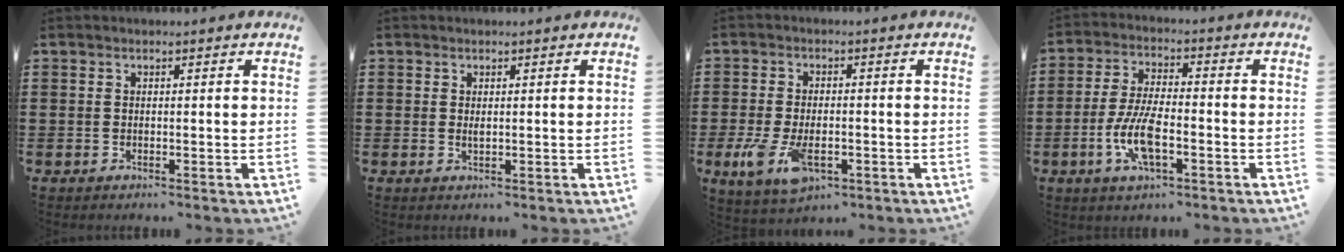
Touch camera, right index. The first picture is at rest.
{"total": 0.9, "force": [0.3, 0.4, 0.8], "torque": [-0.016, 0.003, 0.004]}
{"total": 7.1, "force": [-2.4, 3.5, 5.7], "torque": [-0.135, -0.011, -0.046]}
{"total": 8.4, "force": [-2.7, 2.9, 7.3], "torque": [-0.168, -0.012, -0.054]}